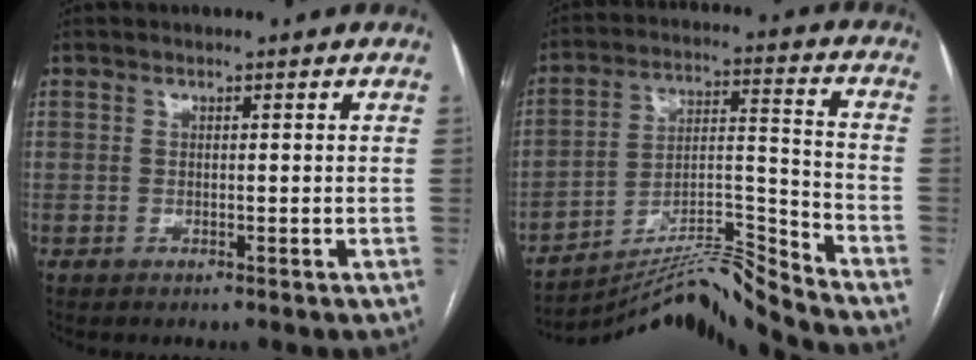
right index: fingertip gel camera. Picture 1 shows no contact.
{"total": 13.5, "force": [-12.9, -3.1, 2.3], "torque": [-0.036, 0.041, -0.226]}